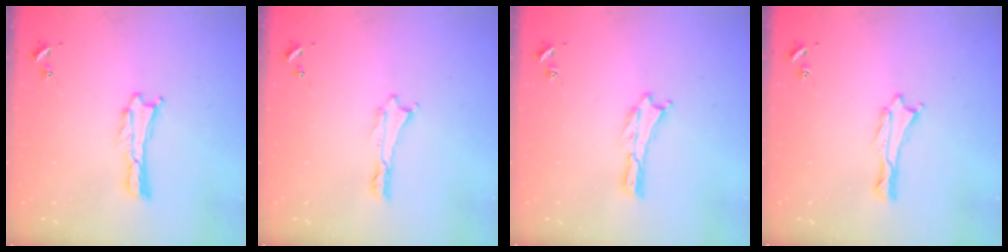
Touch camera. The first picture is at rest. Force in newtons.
{"total": 0.0}
{"total": 0.0}
{"total": 0.0}